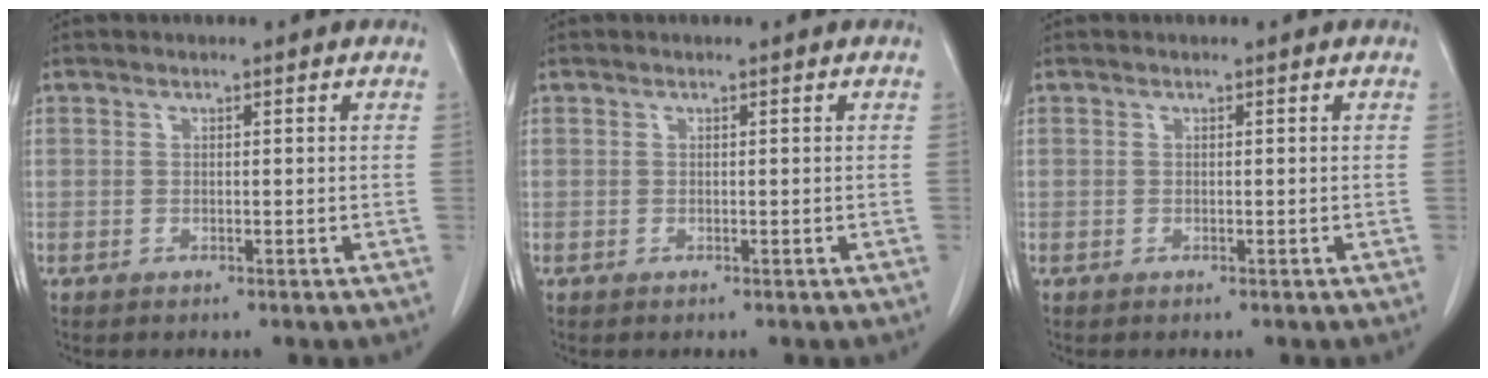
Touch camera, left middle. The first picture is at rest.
{"total": 0.0}
{"total": 0.0}